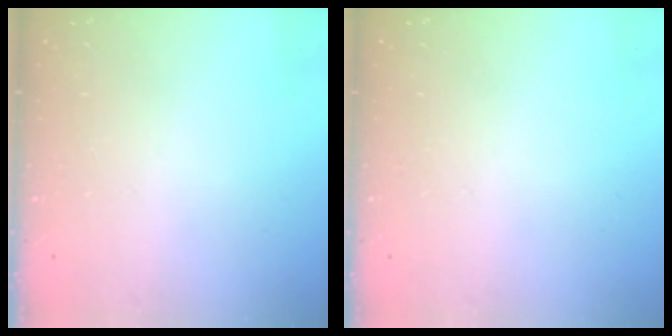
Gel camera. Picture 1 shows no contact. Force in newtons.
{"total": 0.0}